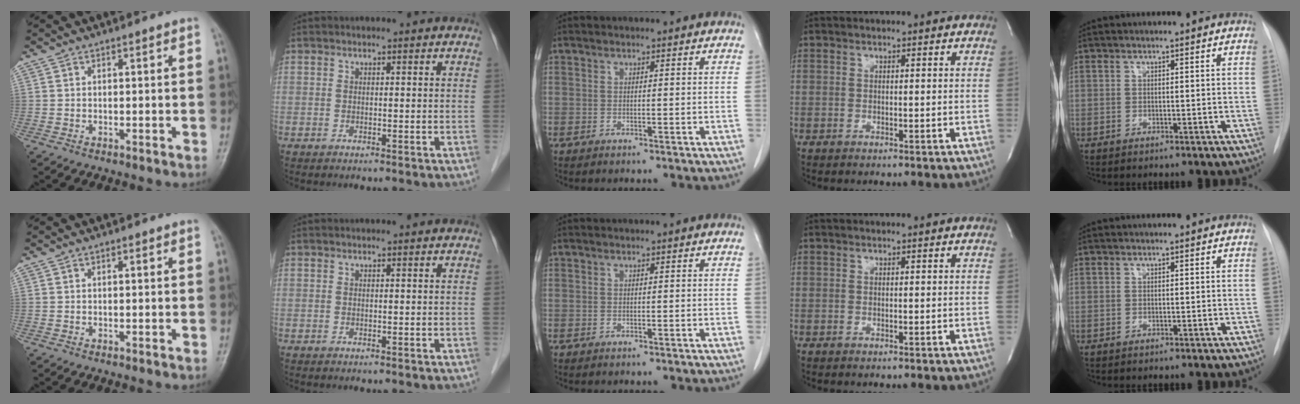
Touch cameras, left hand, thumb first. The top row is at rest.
{}